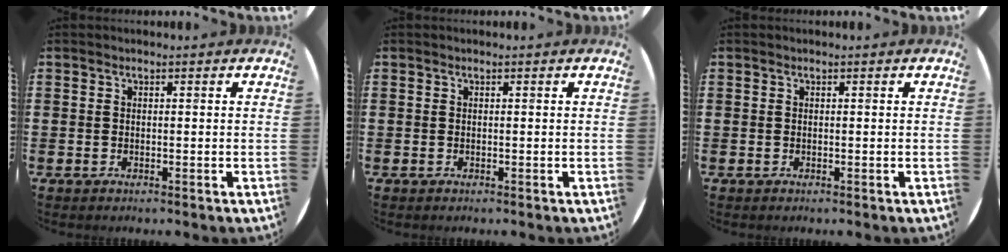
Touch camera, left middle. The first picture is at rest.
{"total": 0.0}
{"total": 0.0}